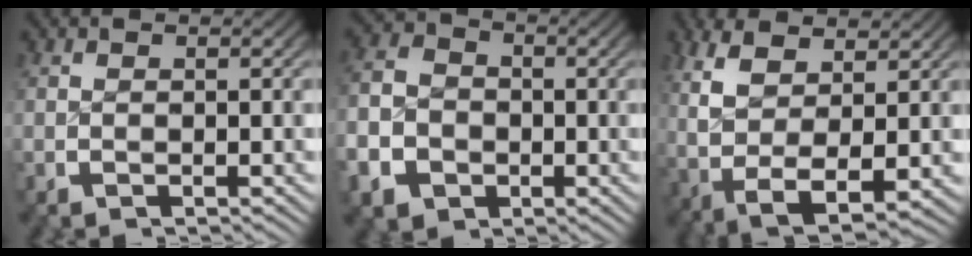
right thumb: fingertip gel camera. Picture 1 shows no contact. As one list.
[{"total": 9.3, "force": [-2.1, 8.0, 4.2], "torque": [-0.107, -0.034, -0.028]}, {"total": 9.1, "force": [-0.2, 5.8, 7.0], "torque": [-0.174, -0.048, 0.031]}]